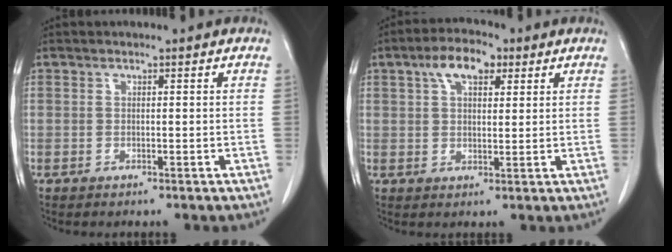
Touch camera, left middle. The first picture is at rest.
{"total": 6.4, "force": [3.2, 2.9, 4.7], "torque": [-0.090, 0.019, 0.054]}